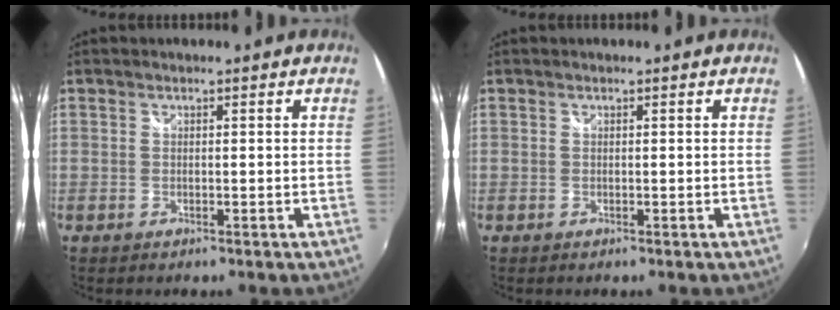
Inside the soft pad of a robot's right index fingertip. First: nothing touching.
{"total": 0.0}